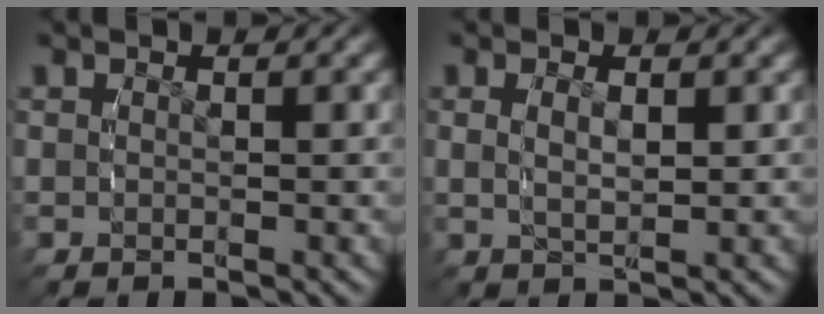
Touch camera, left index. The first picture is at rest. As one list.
[{"total": 1.9, "force": [0.6, 0.6, 1.7], "torque": [-0.030, -0.007, 0.018]}]